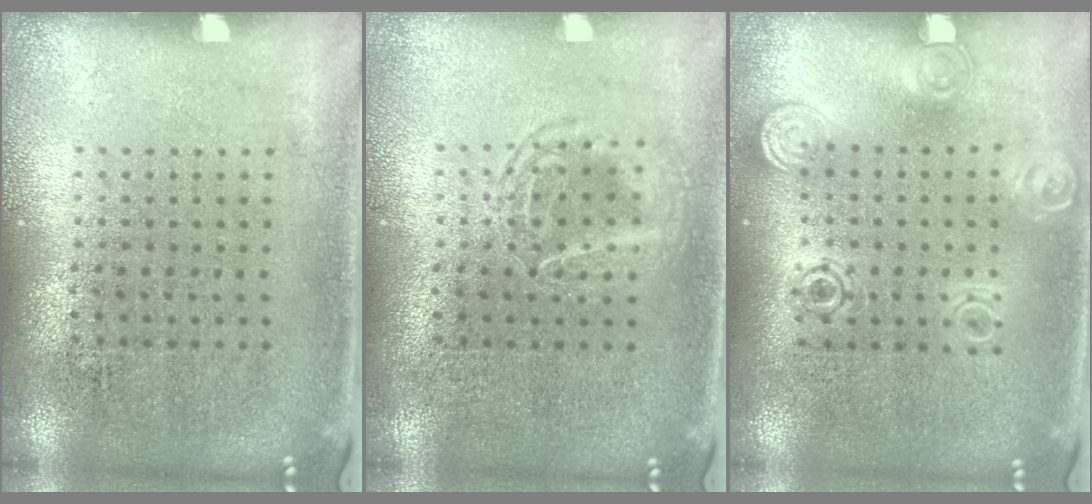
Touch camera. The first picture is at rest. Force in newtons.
{"total": 1.9, "press": 1.9, "slide": 0.3}
{"total": 1.4, "press": 1.3, "slide": 0.6}